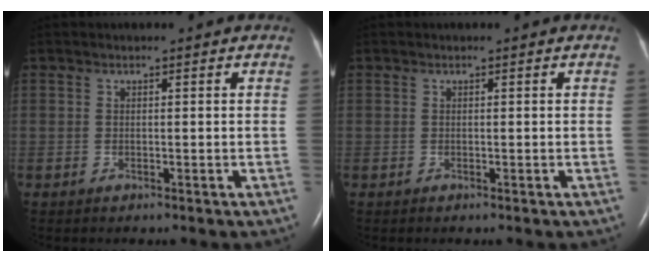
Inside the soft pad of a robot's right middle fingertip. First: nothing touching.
{"total": 0.0}